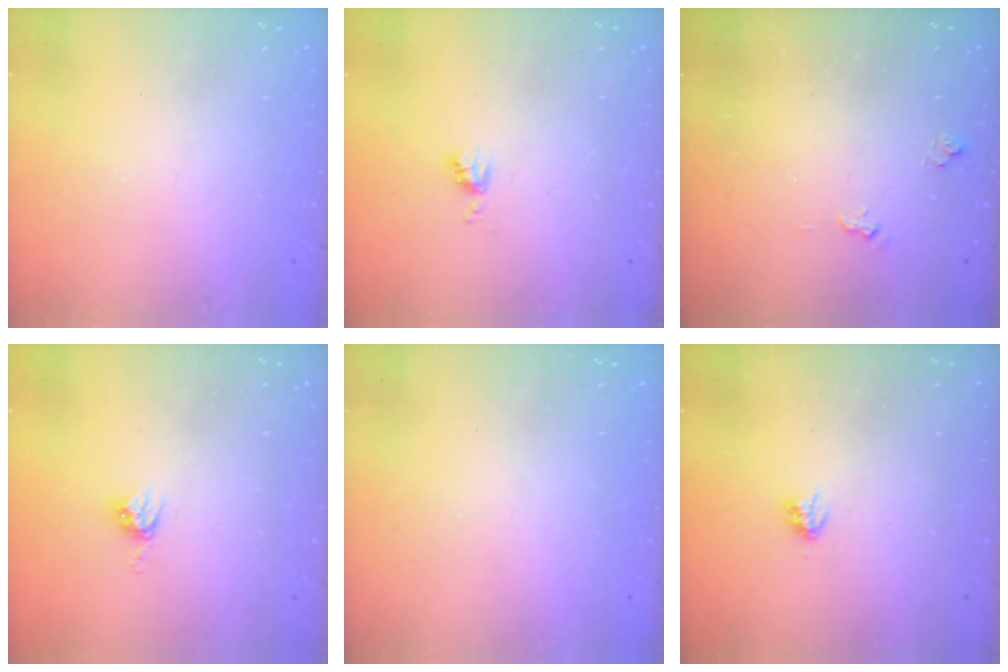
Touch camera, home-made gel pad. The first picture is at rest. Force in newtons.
{"total": 4.1, "press": 4.0, "slide": 0.5}
{"total": 4.7, "press": 4.7, "slide": 0.5}
{"total": 4.9, "press": 4.9, "slide": 0.1}
{"total": 0.0}
{"total": 2.9, "press": 2.9, "slide": 0.5}